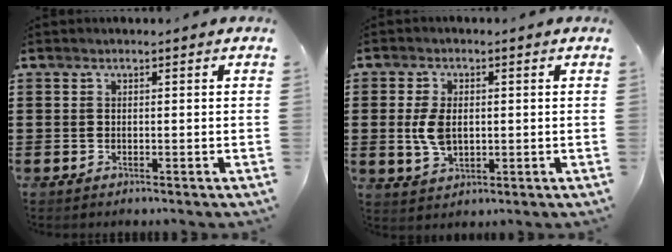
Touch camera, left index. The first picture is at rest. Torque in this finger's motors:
{"motor_torque": [0.64, 0.34, 0.26, 0.06]}